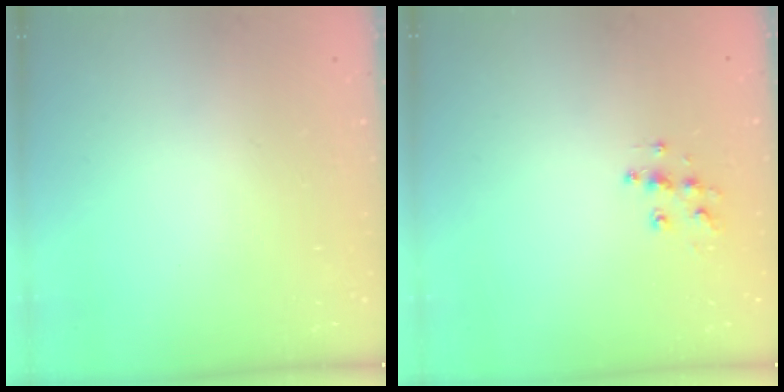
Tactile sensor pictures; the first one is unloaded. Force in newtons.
{"total": 7.5, "press": 7.5, "slide": 0.1}